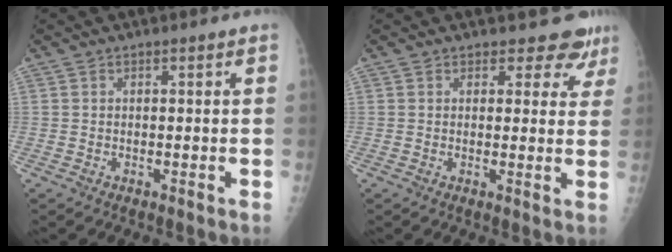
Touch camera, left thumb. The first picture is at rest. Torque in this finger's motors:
{"motor_torque": [-0.06, -0.11, -0.27, -0.12, 0.00]}